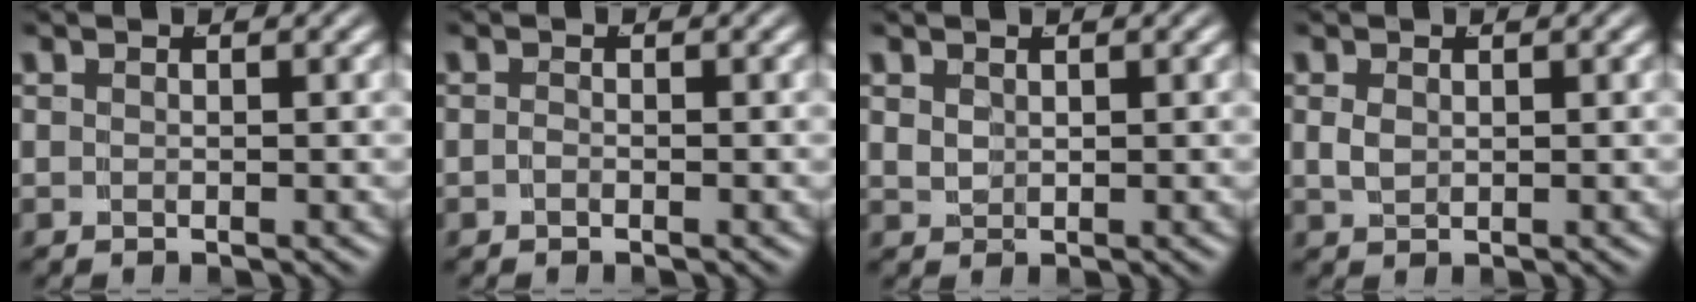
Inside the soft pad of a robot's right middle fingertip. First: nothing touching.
{"total": 0.6, "force": [-0.5, -0.3, 0.1], "torque": [-0.008, -0.008, -0.005]}
{"total": 1.2, "force": [0.7, 0.7, 0.6], "torque": [-0.018, -0.012, 0.028]}
{"total": 0.9, "force": [0.3, 0.5, 0.7], "torque": [-0.018, -0.011, 0.017]}